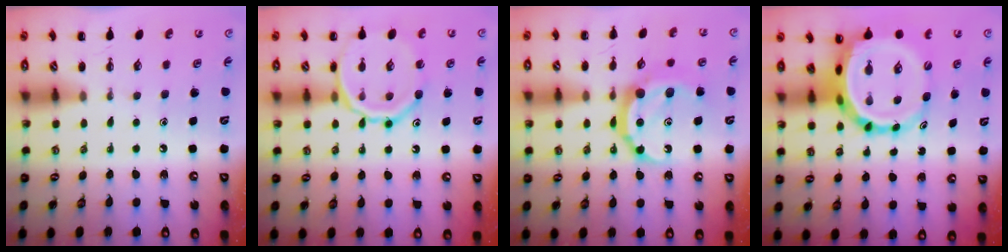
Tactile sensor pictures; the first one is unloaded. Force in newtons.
{"total": 15.6, "press": 15.5, "slide": 2.0}
{"total": 12.4, "press": 12.4, "slide": 0.8}
{"total": 10.0, "press": 9.7, "slide": 2.5}